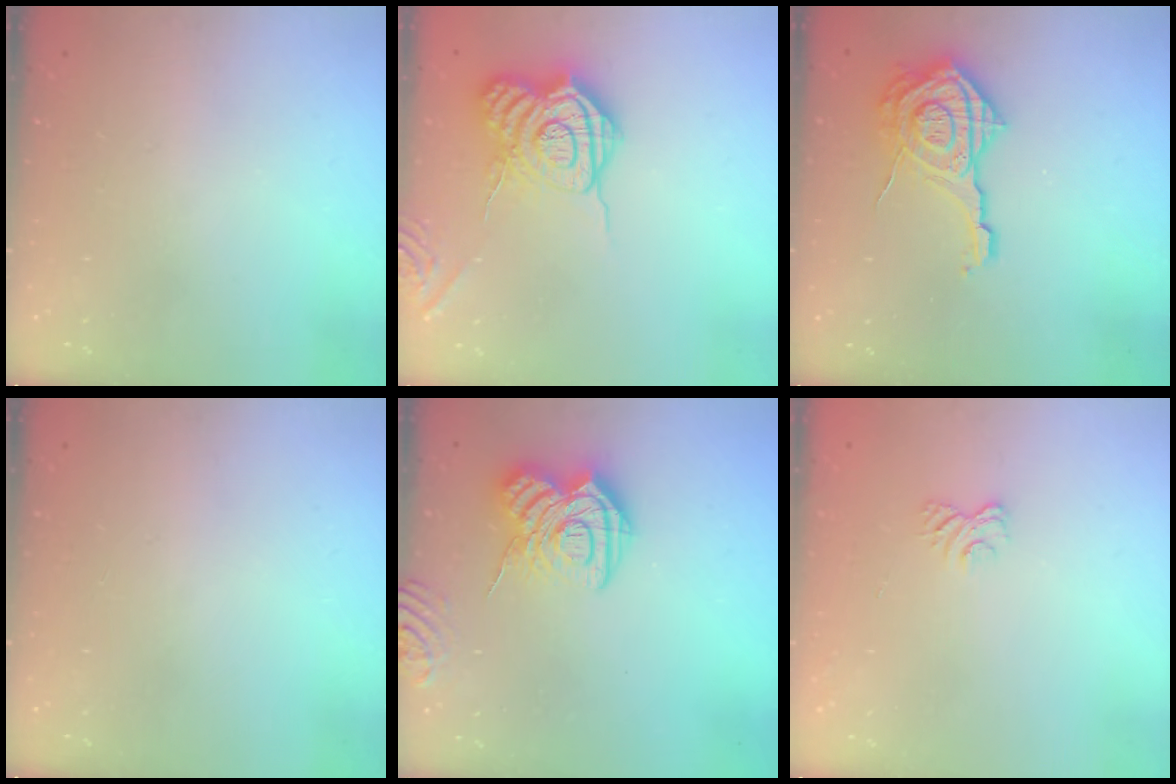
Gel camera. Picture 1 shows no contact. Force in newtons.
{"total": 13.7, "press": 13.7, "slide": 0.8}
{"total": 15.9, "press": 15.9, "slide": 1.1}
{"total": 0.0}
{"total": 14.9, "press": 14.8, "slide": 1.4}
{"total": 2.5, "press": 2.2, "slide": 1.2}